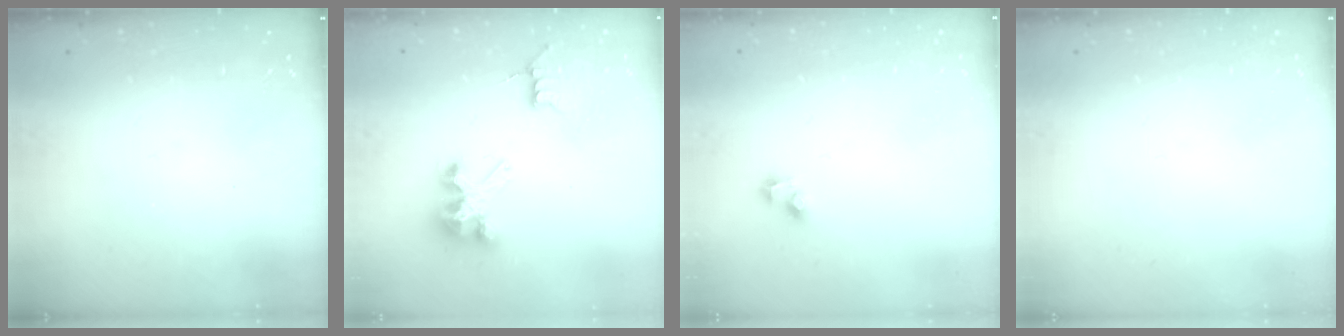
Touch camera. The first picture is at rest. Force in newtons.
{"total": 7.1, "press": 7.1, "slide": 0.2}
{"total": 2.7, "press": 2.4, "slide": 1.1}
{"total": 0.0}